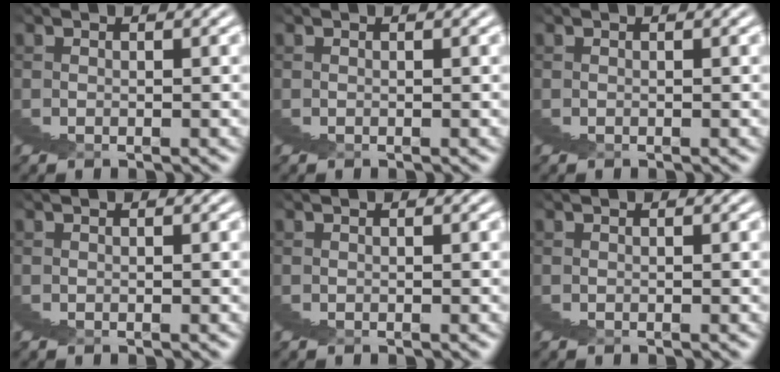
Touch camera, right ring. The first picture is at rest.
{"total": 0.0}
{"total": 0.0}
{"total": 0.0}
{"total": 0.0}
{"total": 0.0}